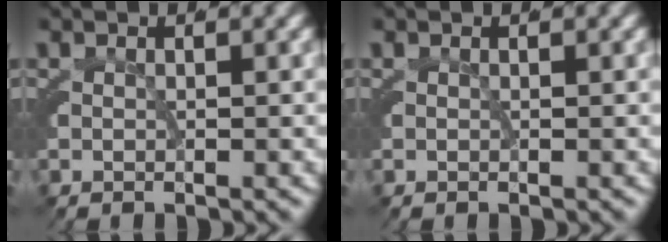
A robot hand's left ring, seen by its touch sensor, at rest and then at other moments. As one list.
[{"total": 0.0}]